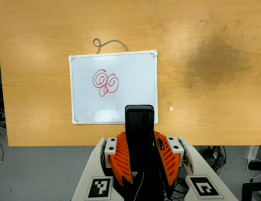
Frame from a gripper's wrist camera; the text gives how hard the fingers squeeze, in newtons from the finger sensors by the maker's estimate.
{"total": 4.7, "left": 3.3, "right": 6.1}